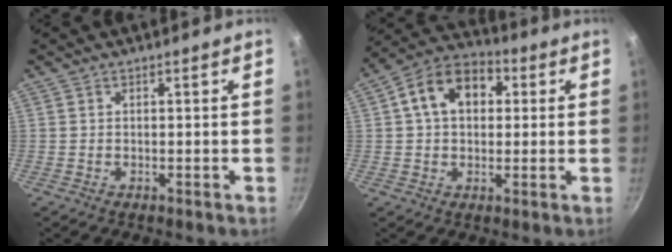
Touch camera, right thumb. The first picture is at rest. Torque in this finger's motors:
{"motor_torque": [-0.38, 1.86, 0.61, -0.42, 0.11]}